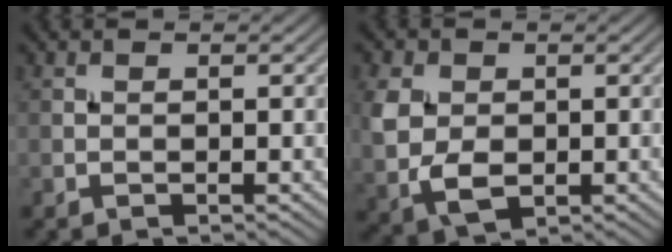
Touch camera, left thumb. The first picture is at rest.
{"total": 6.1, "force": [0.0, 4.4, 4.1], "torque": [-0.106, -0.007, -0.001]}